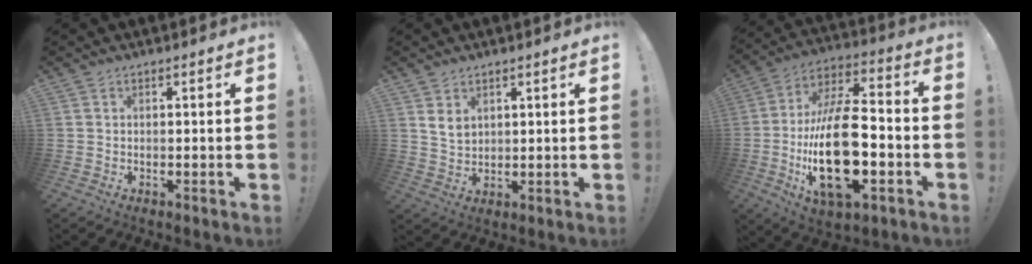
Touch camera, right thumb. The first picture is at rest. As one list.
[{"total": 5.0, "force": [2.7, 3.3, 2.5], "torque": [-0.036, -0.013, 0.052]}, {"total": 25.1, "force": [-5.4, 11.6, 21.6], "torque": [-0.416, 0.020, -0.091]}]